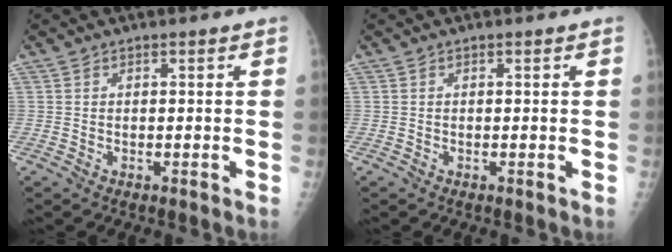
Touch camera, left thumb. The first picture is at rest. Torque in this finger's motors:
{"motor_torque": [0.00, 0.00, 0.00, 0.00, 0.00]}